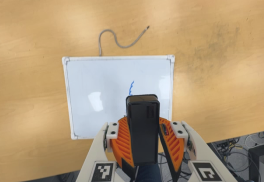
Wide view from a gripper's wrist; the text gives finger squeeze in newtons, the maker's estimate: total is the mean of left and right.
{"total": 8.3, "left": 9.2, "right": 7.3}